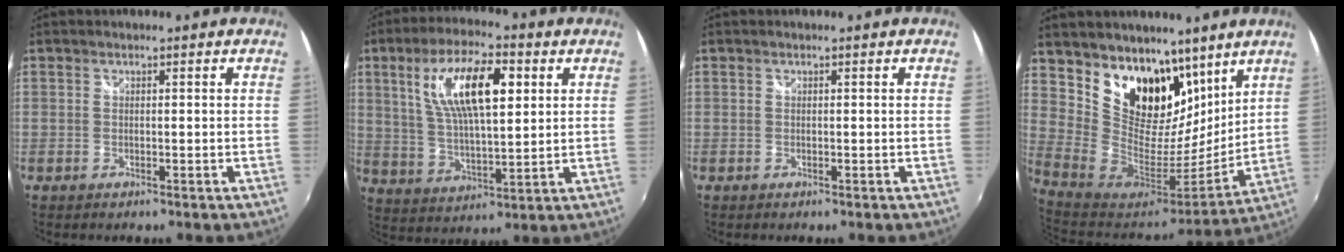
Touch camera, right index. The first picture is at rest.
{"total": 15.0, "force": [5.0, 5.3, 13.1], "torque": [-0.242, 0.014, 0.095]}
{"total": 0.0}
{"total": 20.9, "force": [12.3, 13.7, 9.8], "torque": [-0.208, -0.010, 0.235]}